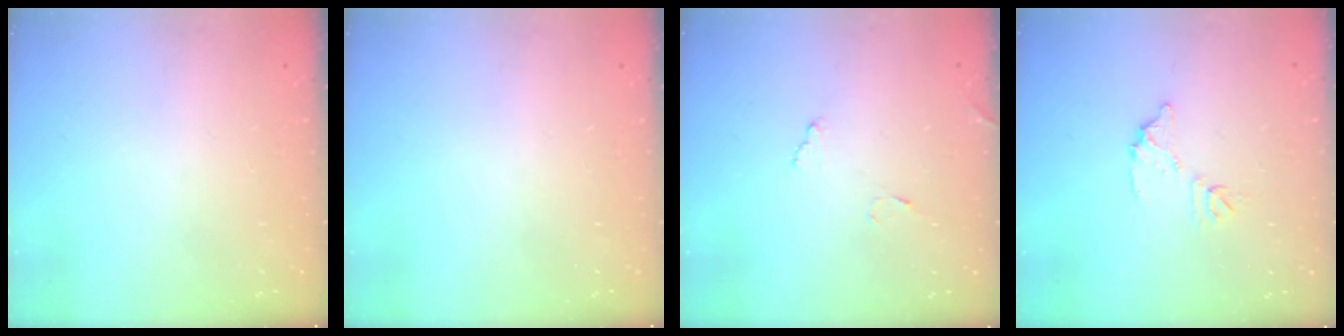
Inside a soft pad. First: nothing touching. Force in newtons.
{"total": 0.0}
{"total": 8.1, "press": 8.1, "slide": 0.6}
{"total": 8.4, "press": 8.3, "slide": 0.5}